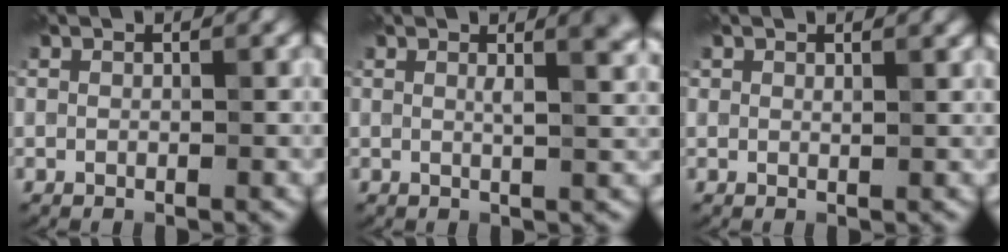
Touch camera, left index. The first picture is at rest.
{"total": 3.0, "force": [1.3, 0.9, 2.6], "torque": [-0.019, 0.010, 0.014]}
{"total": 1.0, "force": [1.0, 0.0, 0.2], "torque": [-0.004, 0.000, 0.015]}